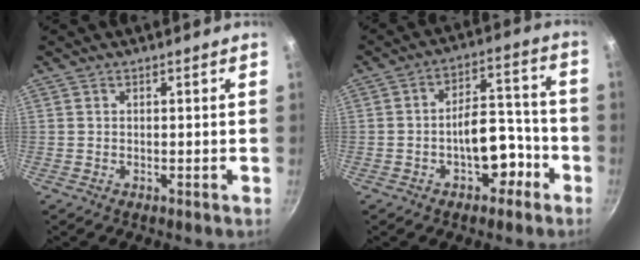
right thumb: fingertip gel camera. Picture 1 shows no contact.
{"total": 10.0, "force": [-4.2, 6.0, 6.9], "torque": [-0.052, 0.064, -0.050]}